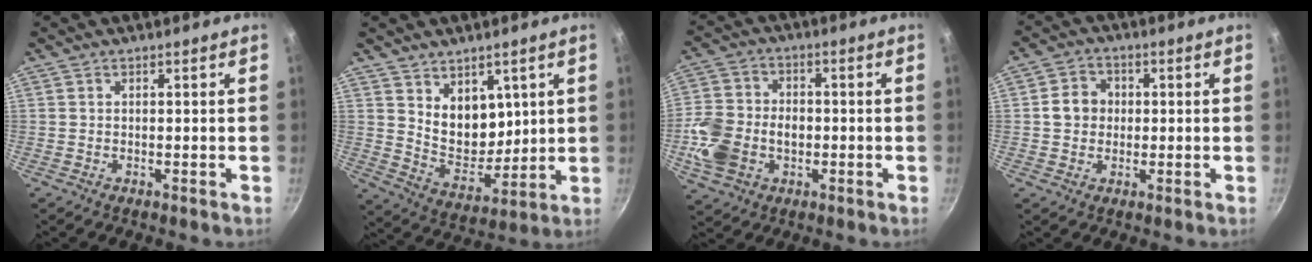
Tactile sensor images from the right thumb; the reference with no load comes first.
{"total": 9.9, "force": [4.0, 6.9, 6.0], "torque": [-0.056, -0.040, 0.089]}
{"total": 12.5, "force": [-2.3, 9.6, 7.6], "torque": [-0.135, 0.018, -0.044]}
{"total": 5.8, "force": [0.2, 5.1, 2.6], "torque": [-0.028, 0.013, -0.003]}